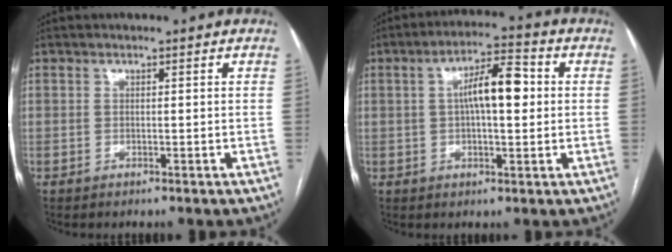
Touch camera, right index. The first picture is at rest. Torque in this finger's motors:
{"motor_torque": [1.16, -0.01, 0.56, 0.12]}